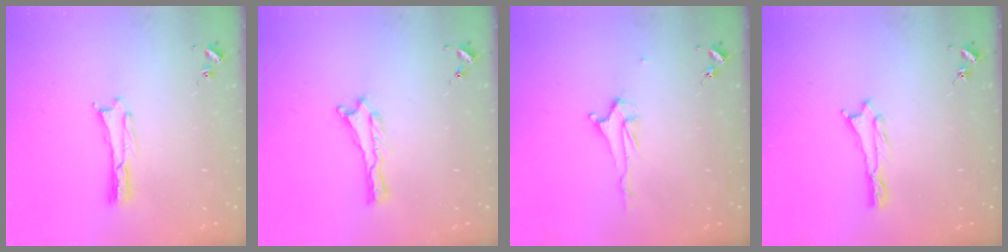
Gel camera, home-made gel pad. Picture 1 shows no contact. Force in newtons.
{"total": 0.0}
{"total": 2.2, "press": 2.2, "slide": 0.3}
{"total": 0.7, "press": 0.7, "slide": 0.1}